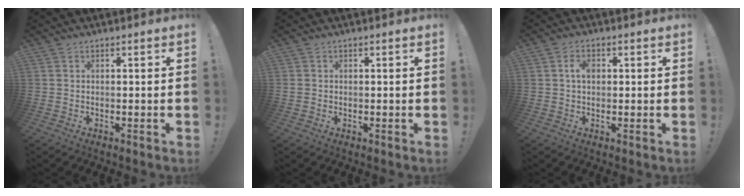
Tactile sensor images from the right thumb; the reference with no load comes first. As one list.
[{"total": 1.0, "force": [0.2, 0.9, 0.3], "torque": [-0.005, 0.003, 0.004]}, {"total": 3.5, "force": [0.6, 2.0, 2.7], "torque": [-0.041, 0.003, 0.006]}]